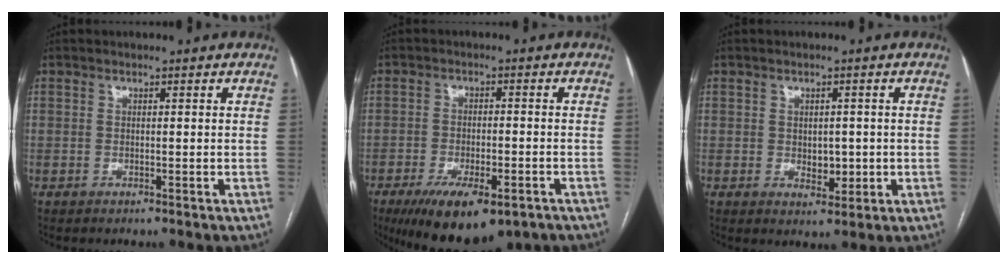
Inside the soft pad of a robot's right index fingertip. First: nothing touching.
{"total": 12.7, "force": [-8.2, 4.3, 8.7], "torque": [-0.136, -0.016, -0.119]}
{"total": 3.2, "force": [-0.2, 2.1, 2.5], "torque": [-0.031, -0.003, 0.007]}